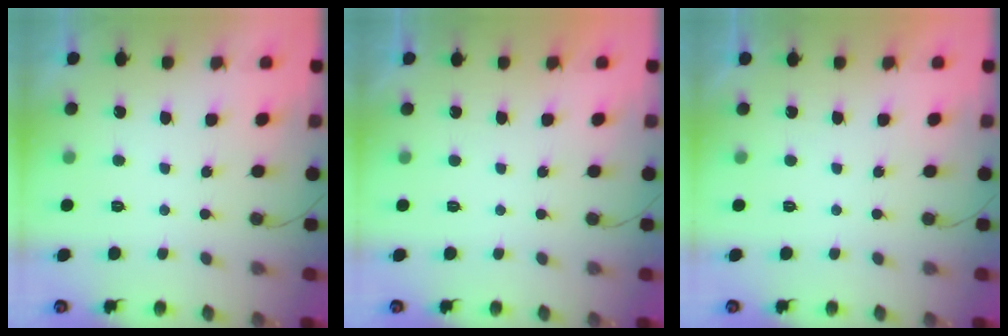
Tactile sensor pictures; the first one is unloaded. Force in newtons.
{"total": 1.6, "press": 1.6, "slide": 0.1}
{"total": 1.8, "press": 1.7, "slide": 0.1}